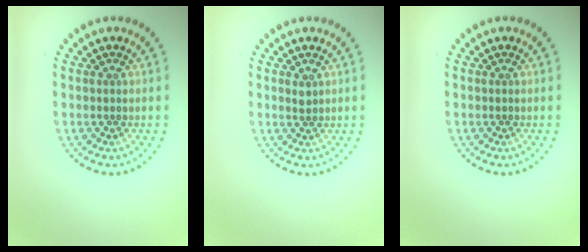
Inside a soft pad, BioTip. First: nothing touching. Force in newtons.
{"total": 0.7, "press": 0.6, "slide": 0.4}
{"total": 0.0}